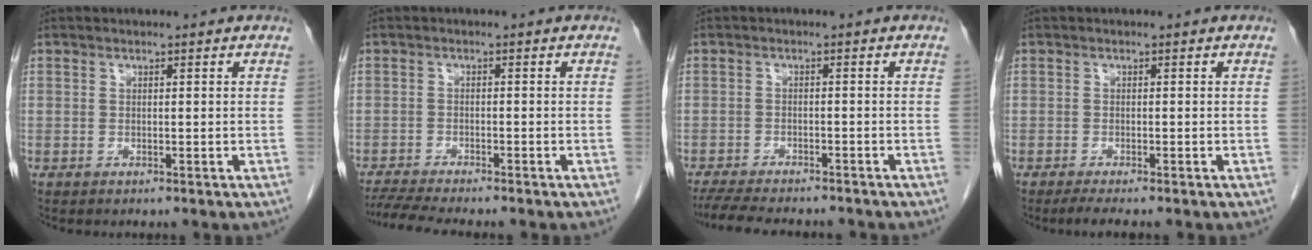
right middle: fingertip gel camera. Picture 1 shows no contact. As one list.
[{"total": 6.7, "force": [-6.0, -0.1, 3.1], "torque": [-0.051, -0.015, -0.097]}, {"total": 11.7, "force": [-10.3, 2.3, 5.0], "torque": [-0.086, -0.012, -0.146]}, {"total": 2.5, "force": [-2.0, 0.0, 1.5], "torque": [-0.029, -0.008, -0.034]}]